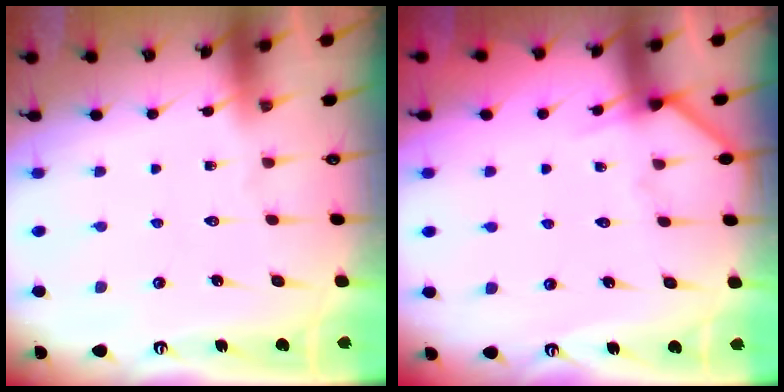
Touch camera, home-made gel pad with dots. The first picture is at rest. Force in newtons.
{"total": 3.1, "press": 3.1, "slide": 0.3}